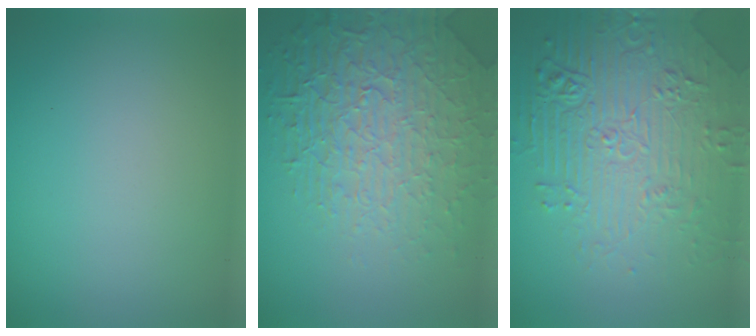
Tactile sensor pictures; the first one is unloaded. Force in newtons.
{"total": 6.8, "press": 5.5, "slide": 4.1}
{"total": 6.6, "press": 5.4, "slide": 3.8}